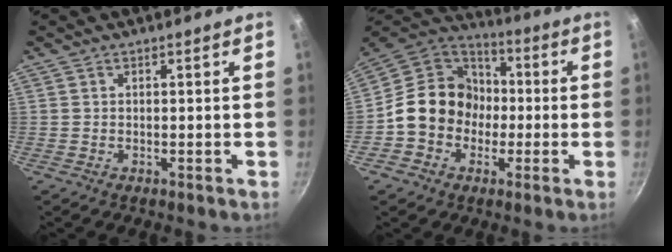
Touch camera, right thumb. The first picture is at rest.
{"total": 15.4, "force": [-2.0, 13.5, 7.3], "torque": [-0.082, 0.047, -0.050]}